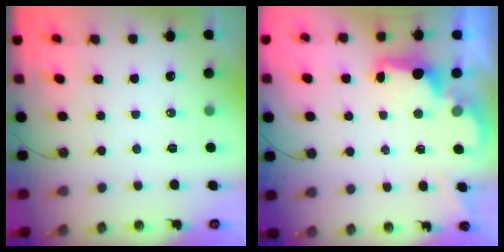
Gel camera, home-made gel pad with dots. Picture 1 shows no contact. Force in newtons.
{"total": 2.6, "press": 2.5, "slide": 0.8}